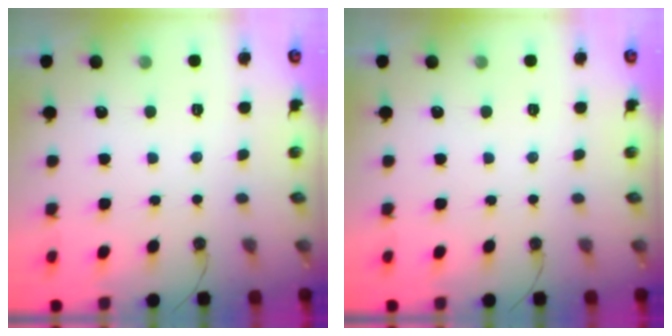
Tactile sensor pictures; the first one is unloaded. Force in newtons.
{"total": 0.0}